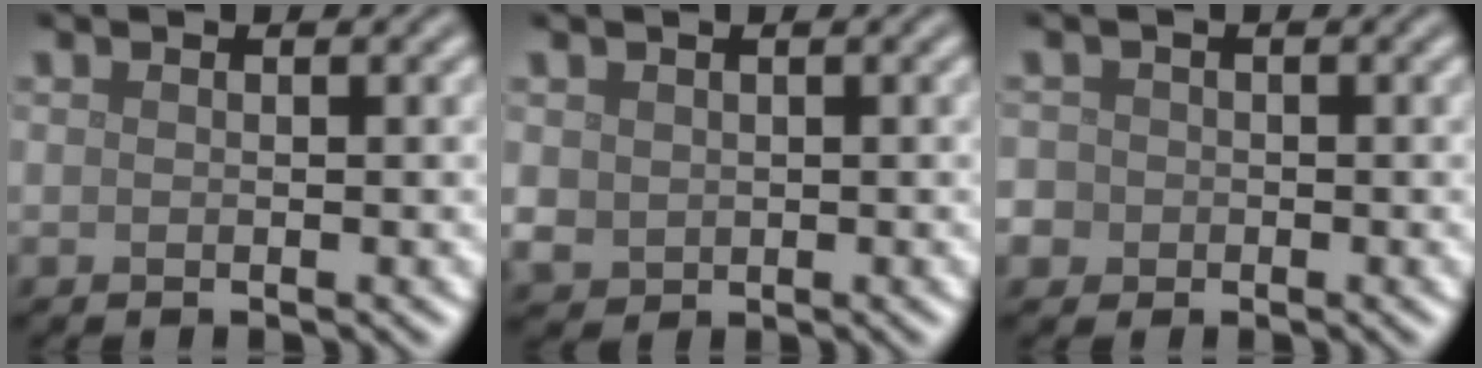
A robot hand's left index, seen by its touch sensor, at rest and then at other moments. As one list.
[{"total": 1.8, "force": [0.4, 1.6, 0.6], "torque": [-0.016, -0.004, 0.011]}, {"total": 4.3, "force": [-1.2, 3.9, 1.1], "torque": [-0.016, 0.004, -0.050]}]